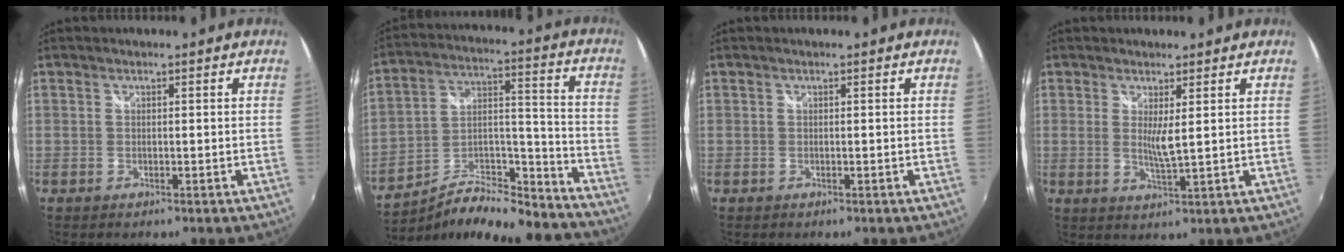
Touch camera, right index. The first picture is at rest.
{"total": 19.2, "force": [-16.1, 5.1, 9.2], "torque": [-0.154, 0.025, -0.227]}
{"total": 0.0}
{"total": 3.3, "force": [0.9, 0.2, 3.2], "torque": [-0.058, -0.010, 0.014]}